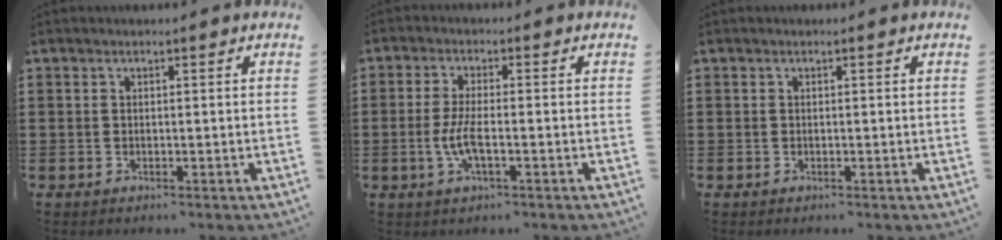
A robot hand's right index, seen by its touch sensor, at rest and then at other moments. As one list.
[{"total": 4.8, "force": [-1.4, 1.2, 4.5], "torque": [-0.106, -0.006, -0.034]}, {"total": 0.0}]